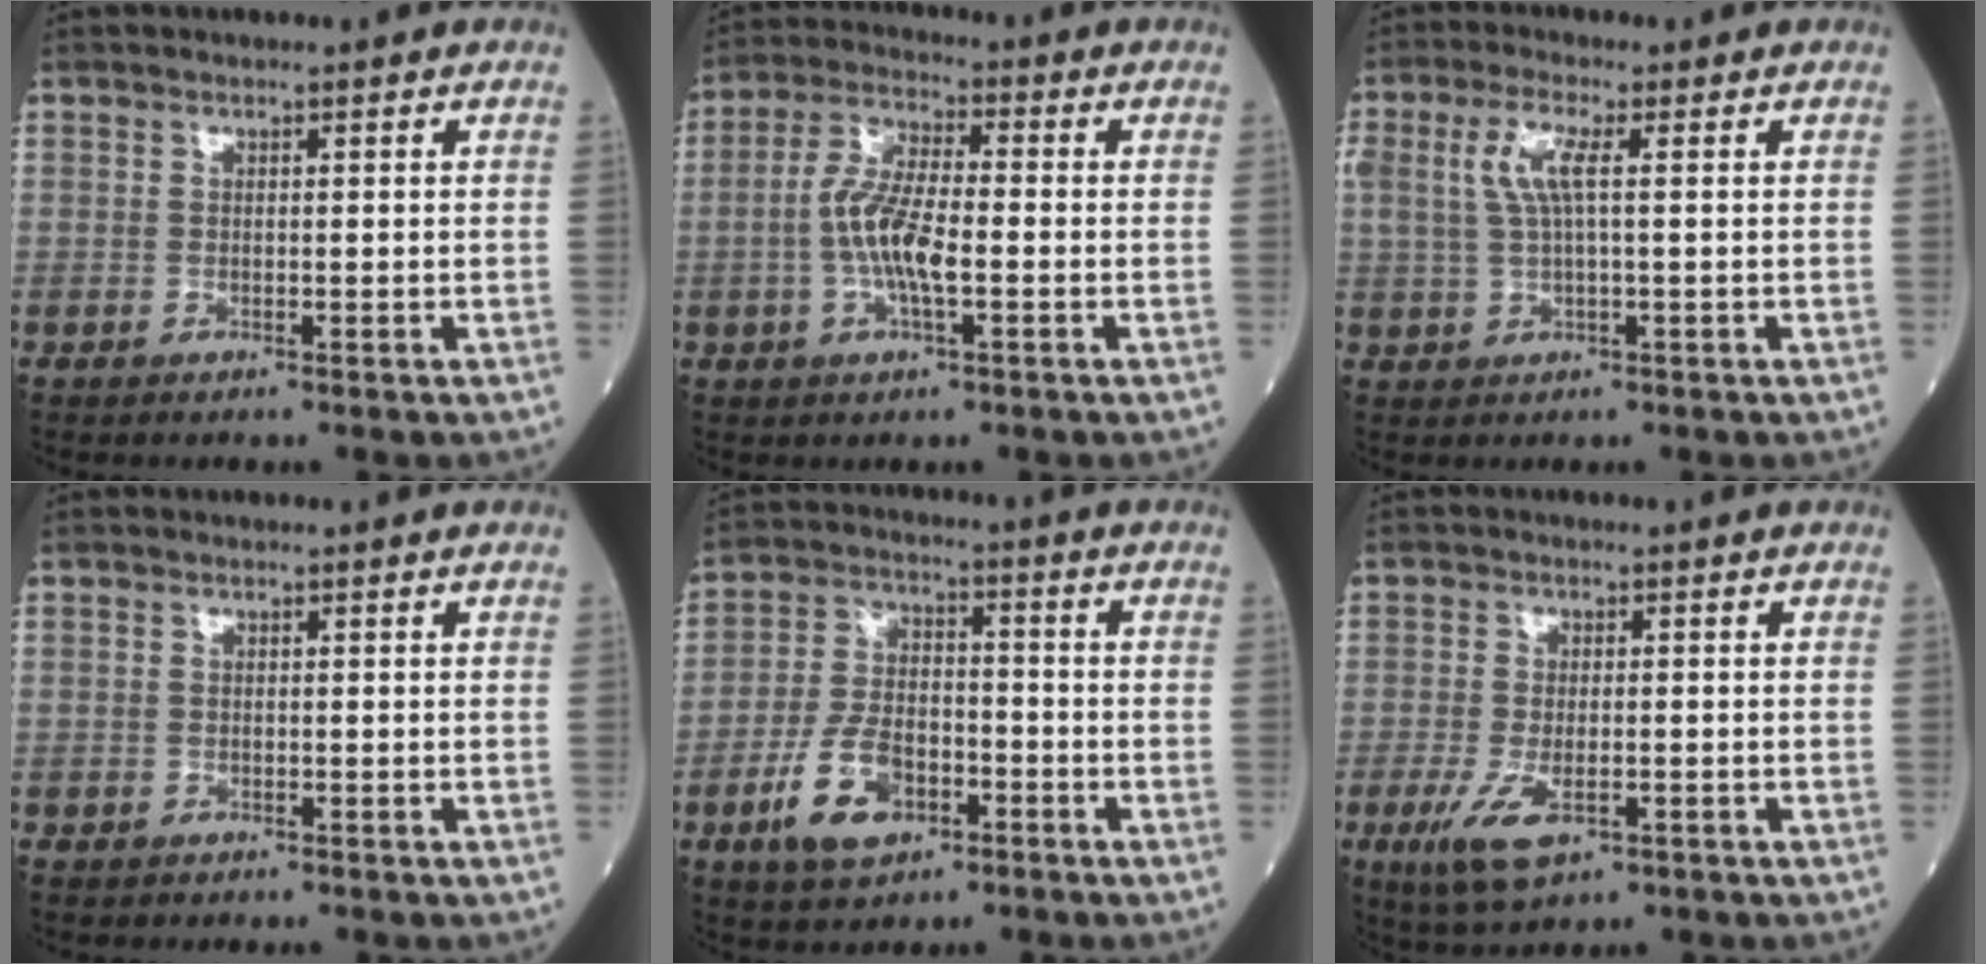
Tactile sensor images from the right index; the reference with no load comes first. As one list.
[{"total": 8.1, "force": [-1.4, 2.1, 7.7], "torque": [-0.161, 0.006, -0.032]}, {"total": 4.9, "force": [1.2, 1.1, 4.7], "torque": [-0.112, 0.011, 0.024]}, {"total": 0.6, "force": [-0.3, 0.5, 0.0], "torque": [-0.008, 0.003, -0.004]}, {"total": 9.4, "force": [-4.3, 5.0, 6.6], "torque": [-0.145, 0.007, -0.074]}, {"total": 6.4, "force": [-2.8, 2.6, 5.1], "torque": [-0.105, -0.011, -0.039]}]